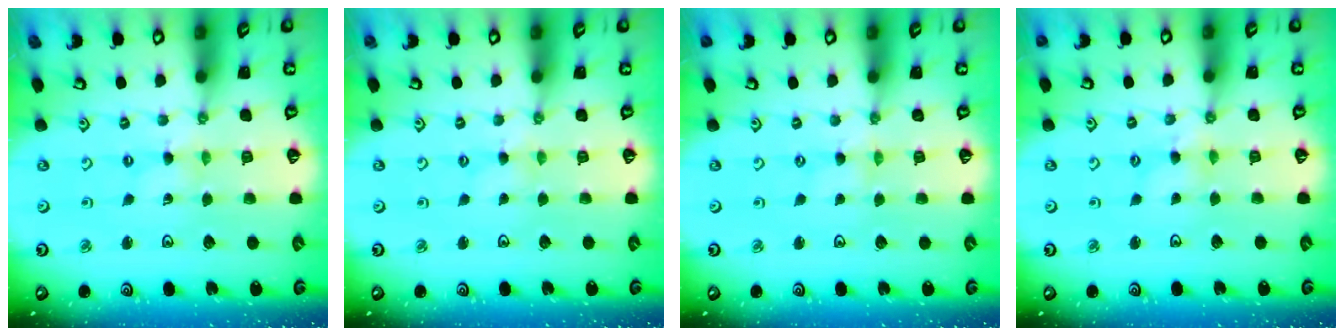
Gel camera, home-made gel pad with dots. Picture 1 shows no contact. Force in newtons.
{"total": 0.9, "press": 0.9, "slide": 0.2}
{"total": 0.0}
{"total": 2.5, "press": 2.5, "slide": 0.3}